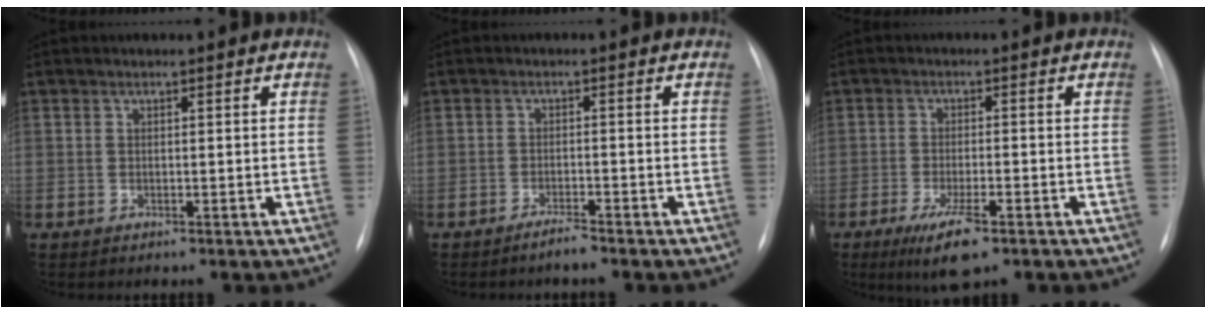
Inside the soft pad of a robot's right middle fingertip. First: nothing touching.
{"total": 2.1, "force": [-1.9, -0.1, 0.9], "torque": [-0.021, -0.003, -0.035]}
{"total": 6.6, "force": [-3.9, 1.3, 5.2], "torque": [-0.100, -0.015, -0.061]}